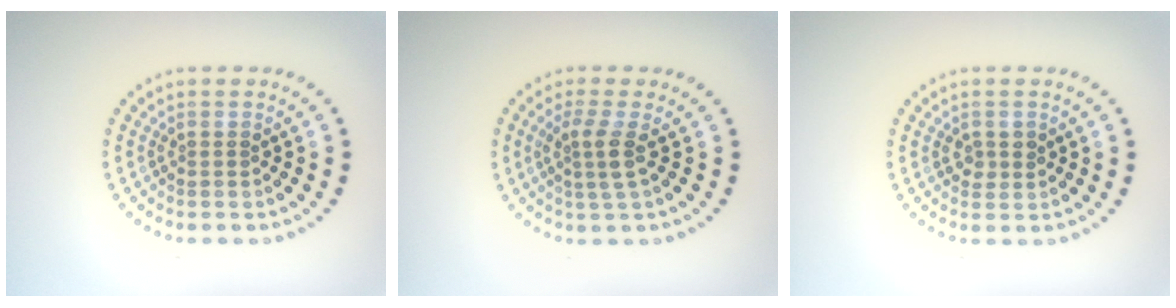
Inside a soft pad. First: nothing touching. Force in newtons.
{"total": 2.2, "press": 1.8, "slide": 1.3}
{"total": 1.4, "press": 1.4, "slide": 0.3}